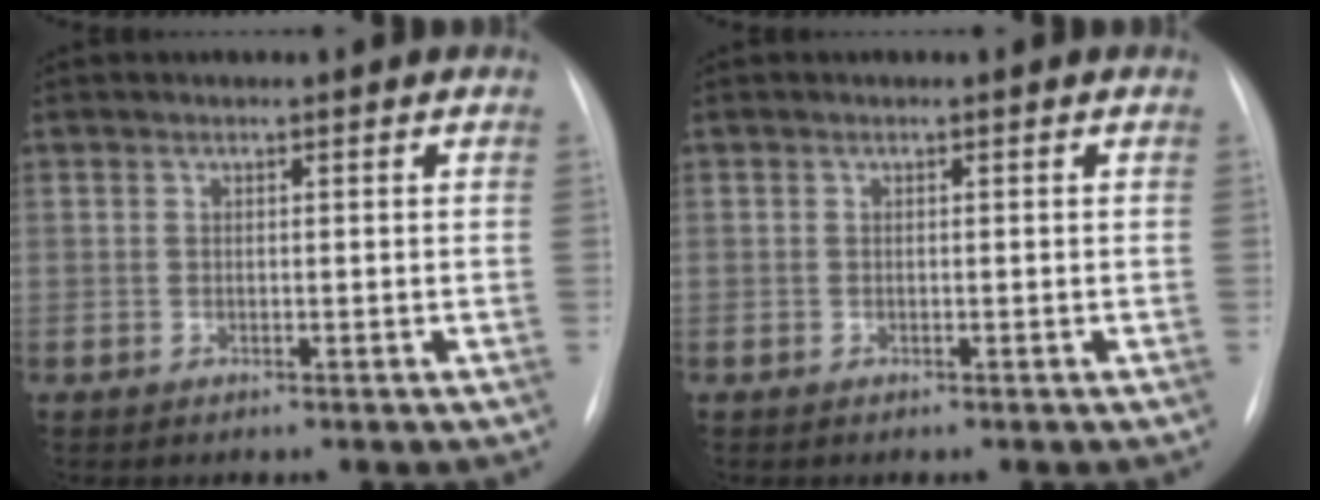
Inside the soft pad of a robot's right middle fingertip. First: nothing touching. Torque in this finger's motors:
{"motor_torque": [-0.25, -0.30, -0.13, -0.11]}